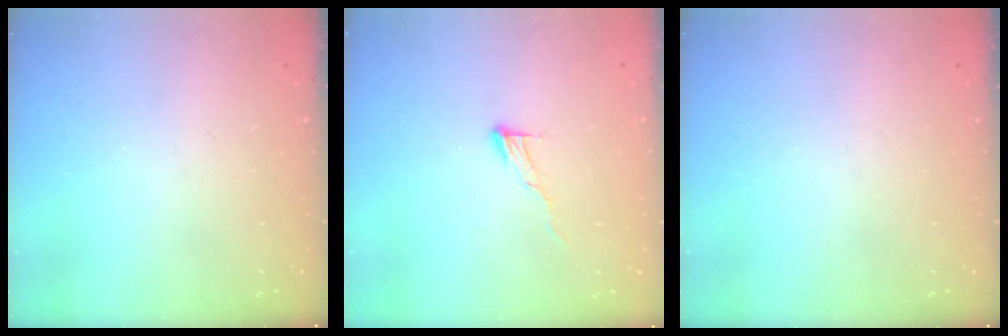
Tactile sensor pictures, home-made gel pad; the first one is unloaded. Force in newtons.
{"total": 6.6, "press": 6.6, "slide": 0.5}
{"total": 0.0}